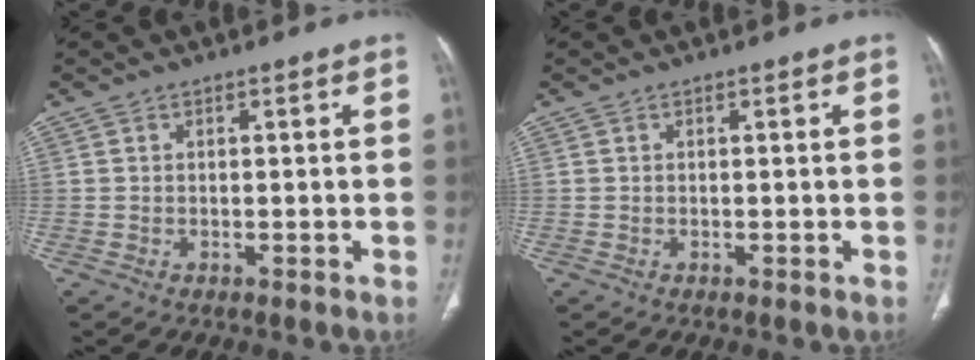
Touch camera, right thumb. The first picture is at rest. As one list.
[{"total": 0.0}]